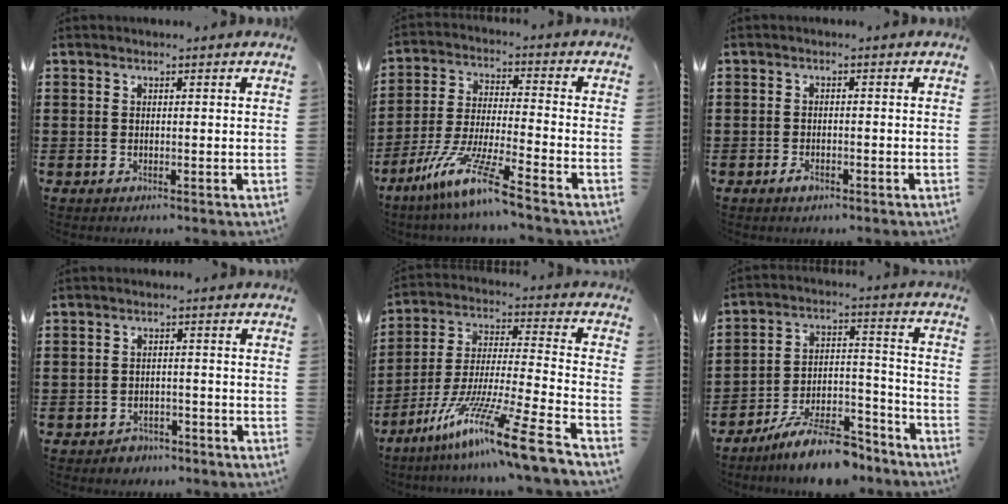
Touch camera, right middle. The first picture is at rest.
{"total": 10.3, "force": [-8.0, -0.3, 6.5], "torque": [-0.148, -0.013, -0.162]}
{"total": 1.6, "force": [-1.1, 0.6, 1.0], "torque": [-0.021, -0.003, -0.020]}
{"total": 2.2, "force": [-2.0, 0.8, 0.0], "torque": [-0.009, 0.001, -0.043]}
{"total": 14.9, "force": [-11.2, -0.9, 9.8], "torque": [-0.183, 0.006, -0.211]}
{"total": 11.0, "force": [-9.7, 2.0, 4.9], "torque": [-0.078, 0.034, -0.182]}